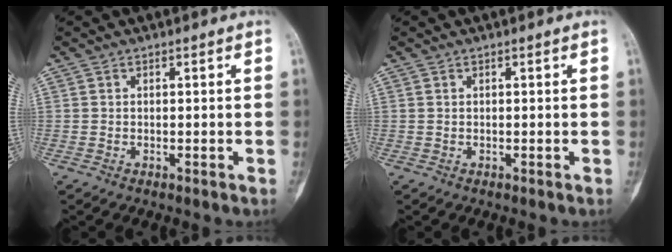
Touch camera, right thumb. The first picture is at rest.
{"total": 0.0}